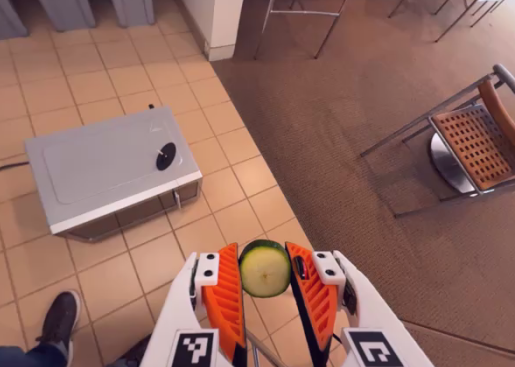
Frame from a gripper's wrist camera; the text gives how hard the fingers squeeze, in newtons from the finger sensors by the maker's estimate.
{"total": 8.3, "left": 8.3, "right": 8.4}